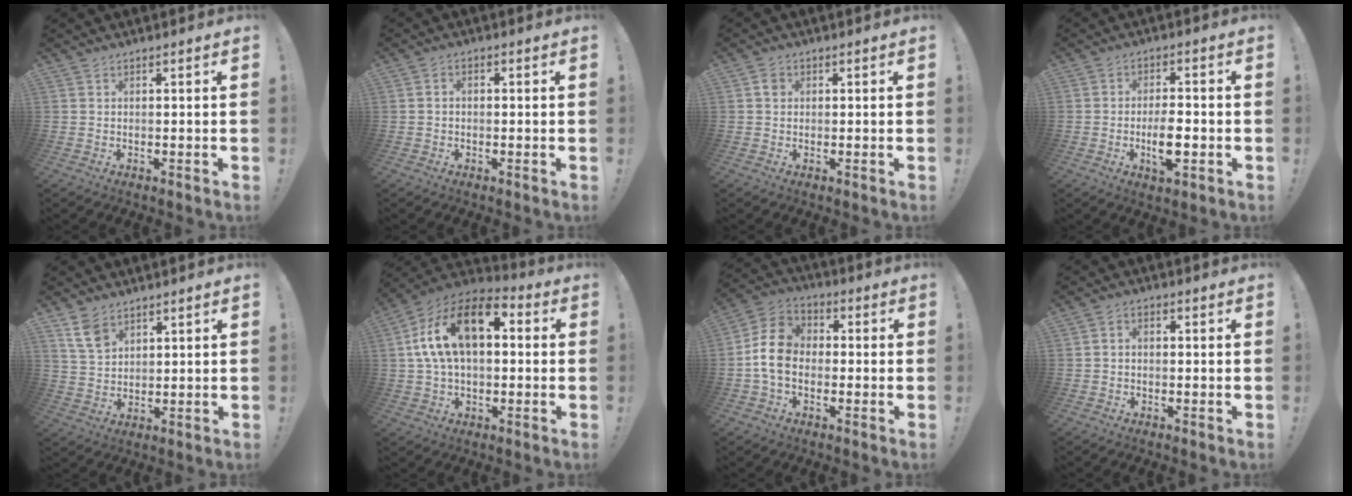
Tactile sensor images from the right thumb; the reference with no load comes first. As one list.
[{"total": 1.4, "force": [-0.7, 0.9, 0.9], "torque": [-0.019, 0.008, -0.012]}, {"total": 1.9, "force": [0.3, 1.6, 0.9], "torque": [-0.006, -0.001, 0.004]}, {"total": 7.4, "force": [-2.2, 3.4, 6.2], "torque": [-0.104, 0.002, -0.040]}, {"total": 7.5, "force": [4.8, 4.4, 3.7], "torque": [-0.065, -0.019, 0.095]}, {"total": 18.7, "force": [5.2, 10.8, 14.3], "torque": [-0.256, -0.005, 0.090]}, {"total": 11.2, "force": [-1.6, 8.7, 7.0], "torque": [-0.125, 0.031, -0.021]}, {"total": 1.7, "force": [-0.9, 1.1, 1.0], "torque": [-0.021, 0.009, -0.015]}]